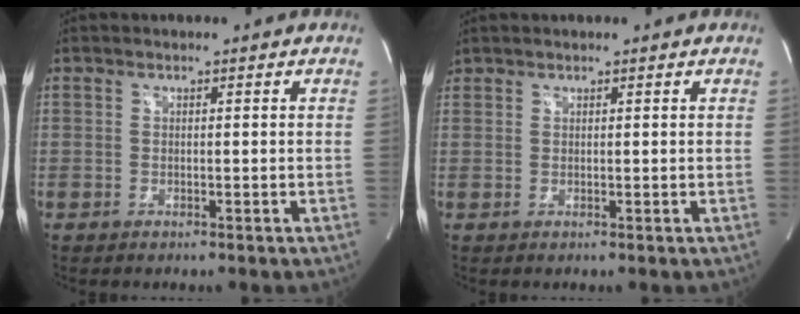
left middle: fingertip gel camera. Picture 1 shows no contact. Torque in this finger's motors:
{"motor_torque": [0.57, -0.57, 0.09, -0.02]}